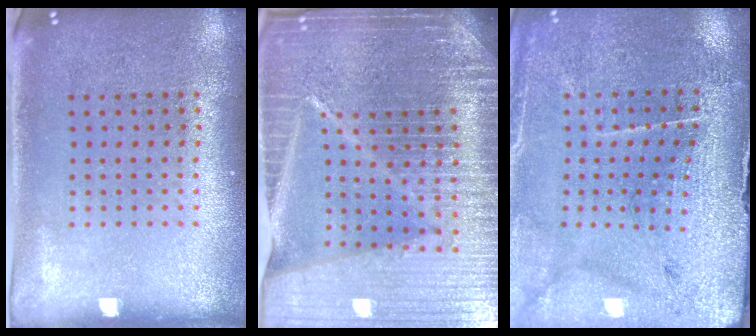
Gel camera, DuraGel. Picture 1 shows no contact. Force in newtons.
{"total": 7.1, "press": 6.1, "slide": 3.7}
{"total": 3.3, "press": 3.3, "slide": 0.1}